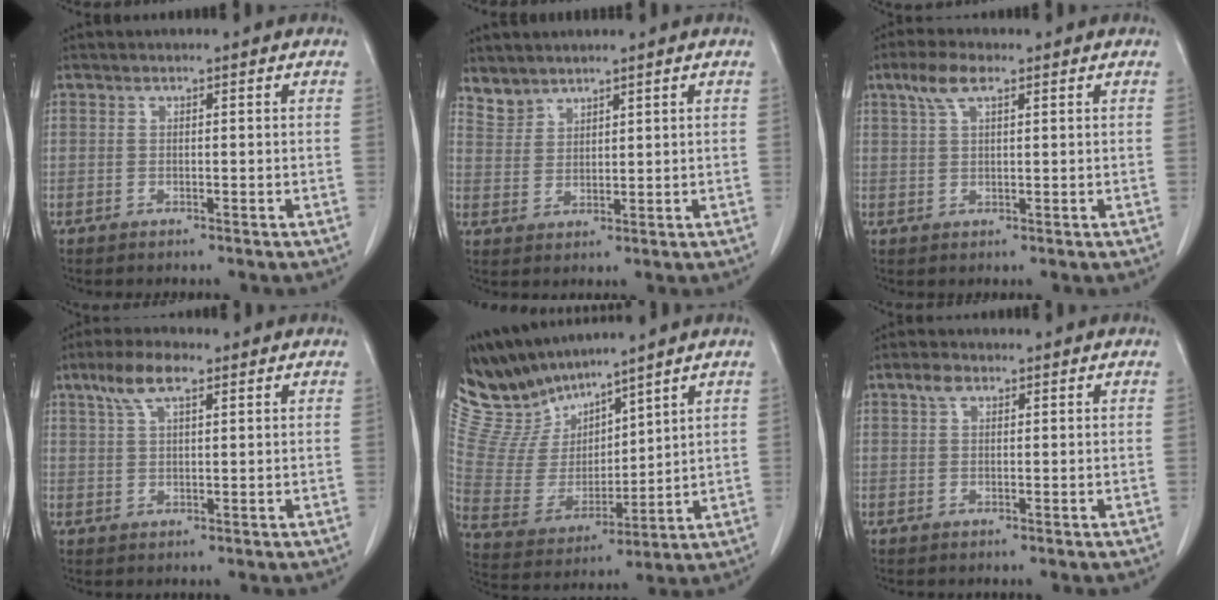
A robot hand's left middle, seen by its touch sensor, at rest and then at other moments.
{"total": 3.3, "force": [3.1, 1.3, -0.3], "torque": [0.008, 0.008, 0.065]}
{"total": 4.3, "force": [2.5, 1.2, 3.3], "torque": [-0.076, 0.015, 0.053]}
{"total": 5.9, "force": [3.5, 1.6, 4.4], "torque": [-0.095, 0.018, 0.066]}
{"total": 12.0, "force": [11.5, 2.6, 2.3], "torque": [-0.074, 0.009, 0.250]}
{"total": 2.0, "force": [1.1, 1.1, 1.2], "torque": [-0.028, 0.011, 0.021]}